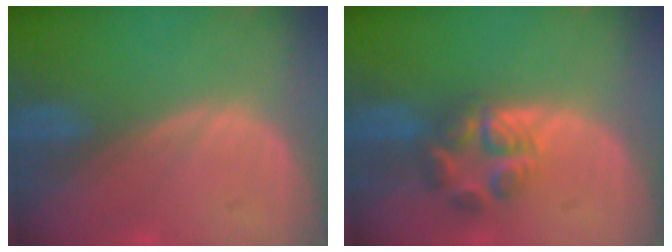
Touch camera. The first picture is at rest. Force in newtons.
{"total": 5.5, "press": 5.5, "slide": 0.9}